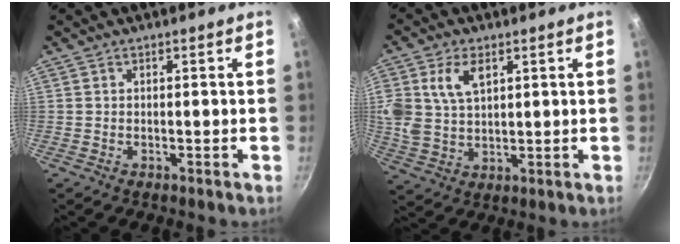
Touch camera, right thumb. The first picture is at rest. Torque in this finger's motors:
{"motor_torque": [0.48, 0.47, 0.52, 0.37, 0.12]}